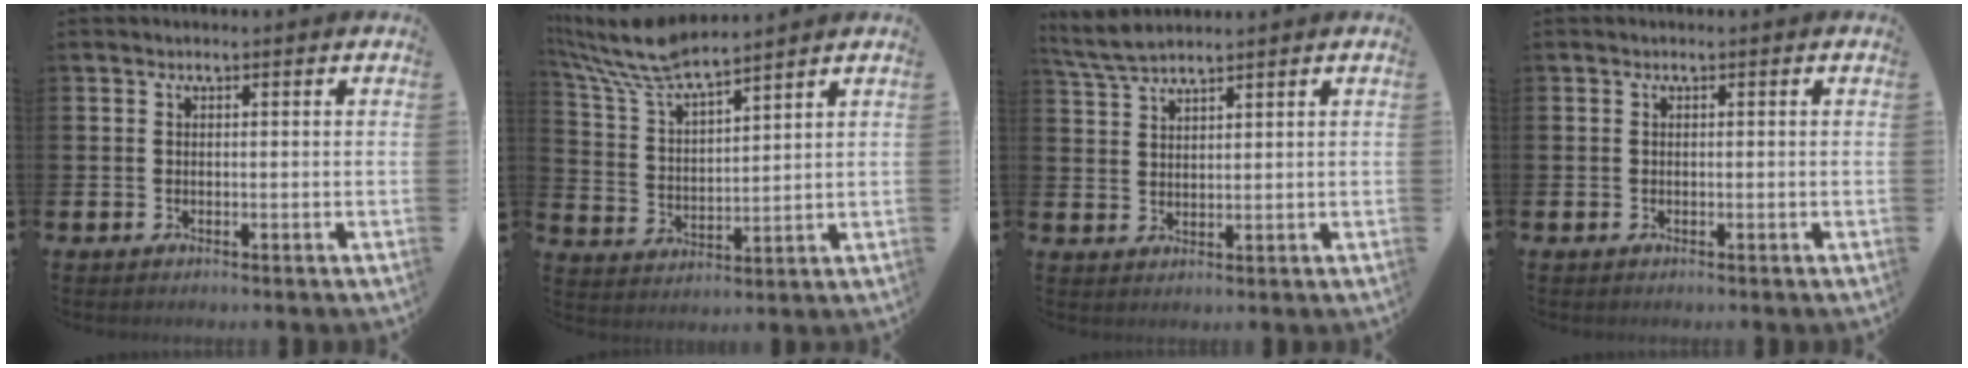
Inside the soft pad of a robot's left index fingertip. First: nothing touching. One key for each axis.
{"total": 7.8, "fx": 7.2, "fy": 0.9, "fz": 2.7, "tx": -0.085, "ty": -0.038, "tz": 0.128}
{"total": 3.9, "fx": 3.7, "fy": 0.4, "fz": 1.2, "tx": -0.037, "ty": -0.008, "tz": 0.069}
{"total": 0.0}